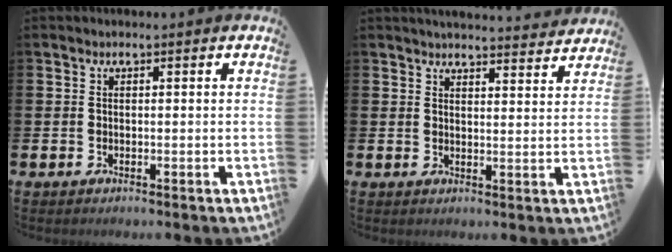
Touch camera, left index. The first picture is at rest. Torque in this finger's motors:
{"motor_torque": [0.82, -1.32, 0.10, 0.00]}